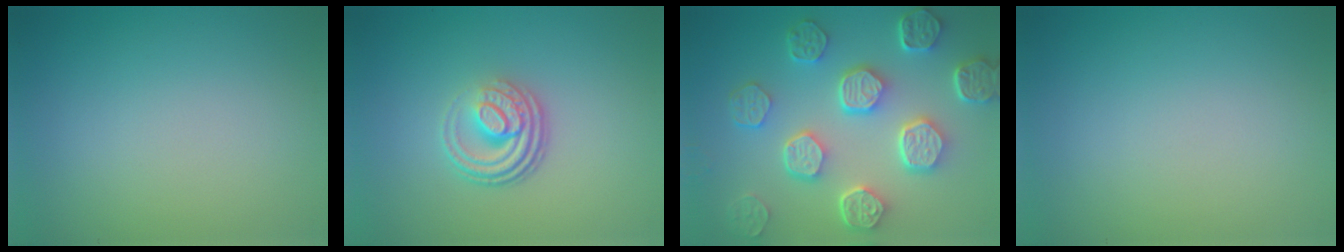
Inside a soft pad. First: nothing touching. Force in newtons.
{"total": 4.1, "press": 2.7, "slide": 3.0}
{"total": 7.5, "press": 5.8, "slide": 4.8}
{"total": 0.0}